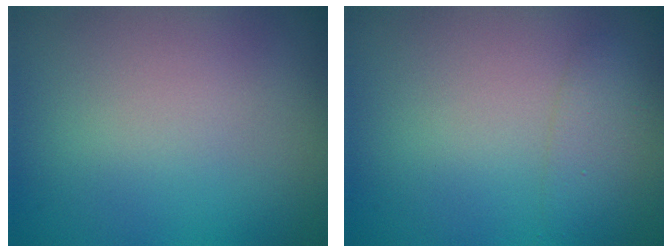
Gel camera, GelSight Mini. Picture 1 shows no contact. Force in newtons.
{"total": 1.4, "press": 1.4, "slide": 0.1}